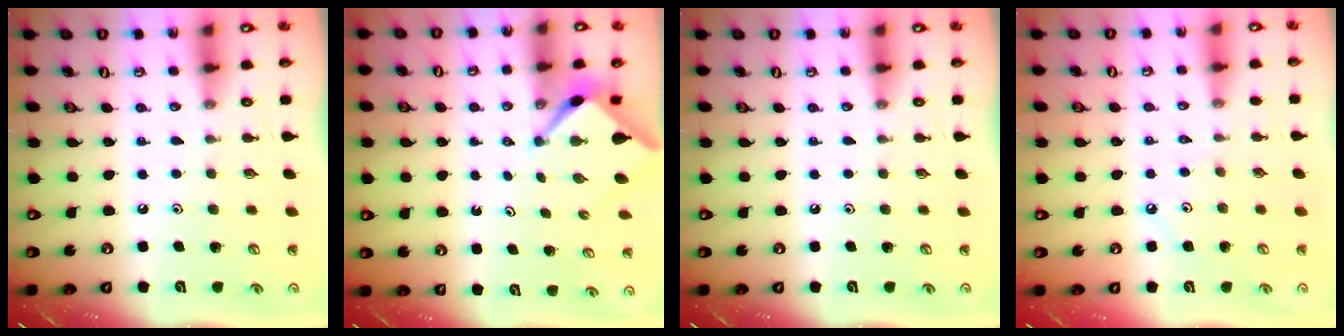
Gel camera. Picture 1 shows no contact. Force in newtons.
{"total": 2.4, "press": 2.4, "slide": 0.3}
{"total": 0.0}
{"total": 3.2, "press": 3.2, "slide": 0.6}